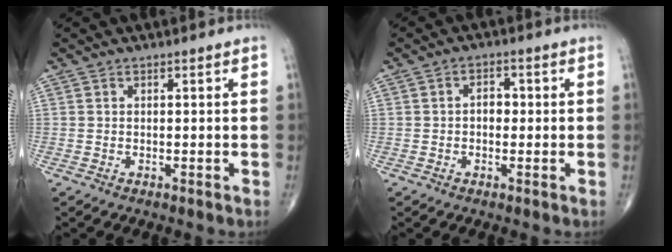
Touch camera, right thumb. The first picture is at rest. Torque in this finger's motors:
{"motor_torque": [-0.37, 0.06, 0.46, 0.01, 0.00]}